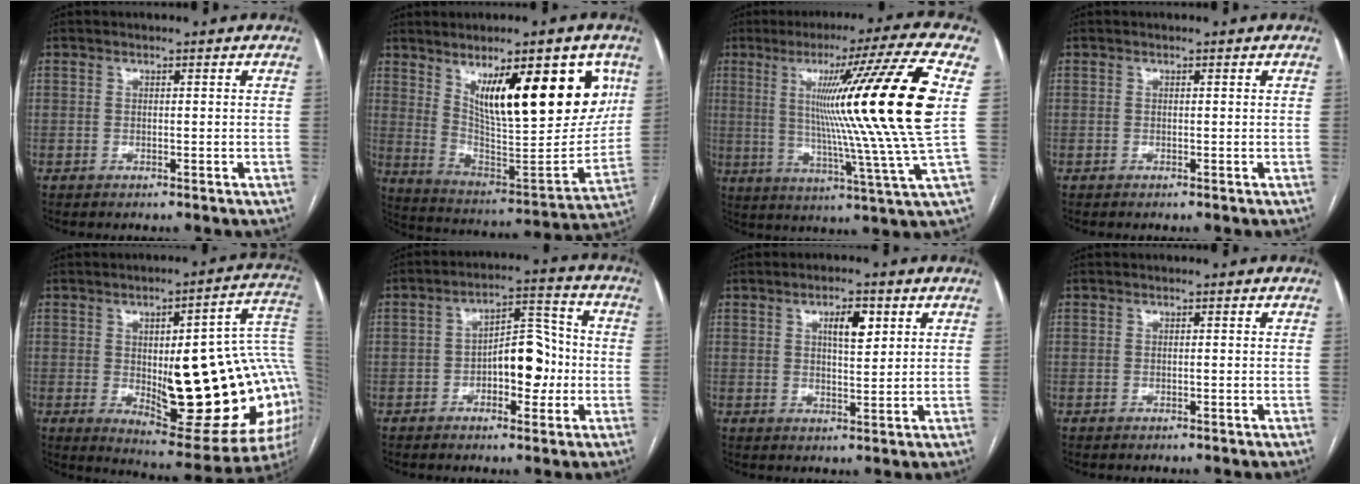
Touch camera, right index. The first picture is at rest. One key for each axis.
{"total": 22.4, "fx": 9.5, "fy": 5.5, "fz": 19.5, "tx": -0.287, "ty": -0.009, "tz": 0.161}
{"total": 22.2, "fx": 4.4, "fy": -3.2, "fz": 21.5, "tx": -0.321, "ty": -0.013, "tz": 0.049}
{"total": 0.0}
{"total": 28.3, "fx": -0.8, "fy": 7.2, "fz": 27.3, "tx": -0.280, "ty": 0.017, "tz": 0.005}
{"total": 8.7, "fx": -1.7, "fy": 4.0, "fz": 7.5, "tx": -0.113, "ty": 0.026, "tz": -0.024}
{"total": 4.7, "fx": 2.0, "fy": 1.4, "fz": 4.0, "tx": -0.064, "ty": 0.004, "tz": 0.034}
{"total": 0.0}